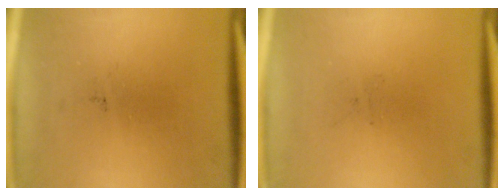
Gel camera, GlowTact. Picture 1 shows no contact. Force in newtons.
{"total": 0.0}